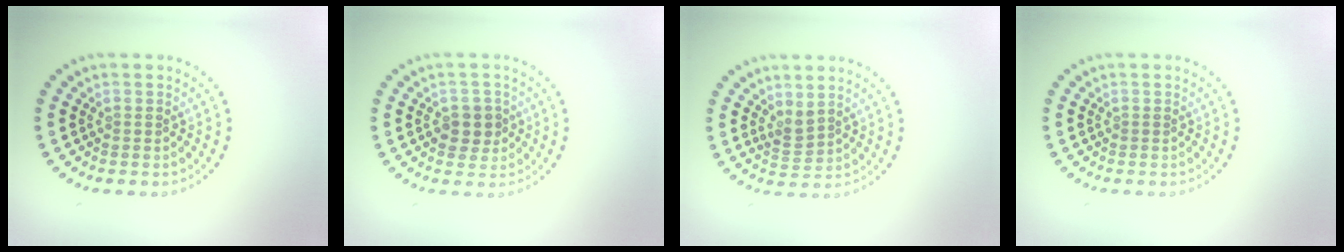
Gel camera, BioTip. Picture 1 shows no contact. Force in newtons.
{"total": 2.5, "press": 2.4, "slide": 0.8}
{"total": 1.5, "press": 1.3, "slide": 0.9}
{"total": 0.0}